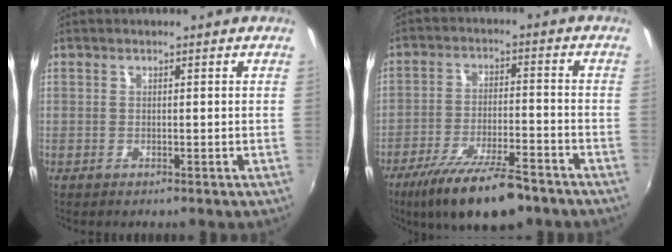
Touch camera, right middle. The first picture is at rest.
{"total": 15.0, "force": [-11.1, 3.8, 9.5], "torque": [-0.190, -0.025, -0.181]}